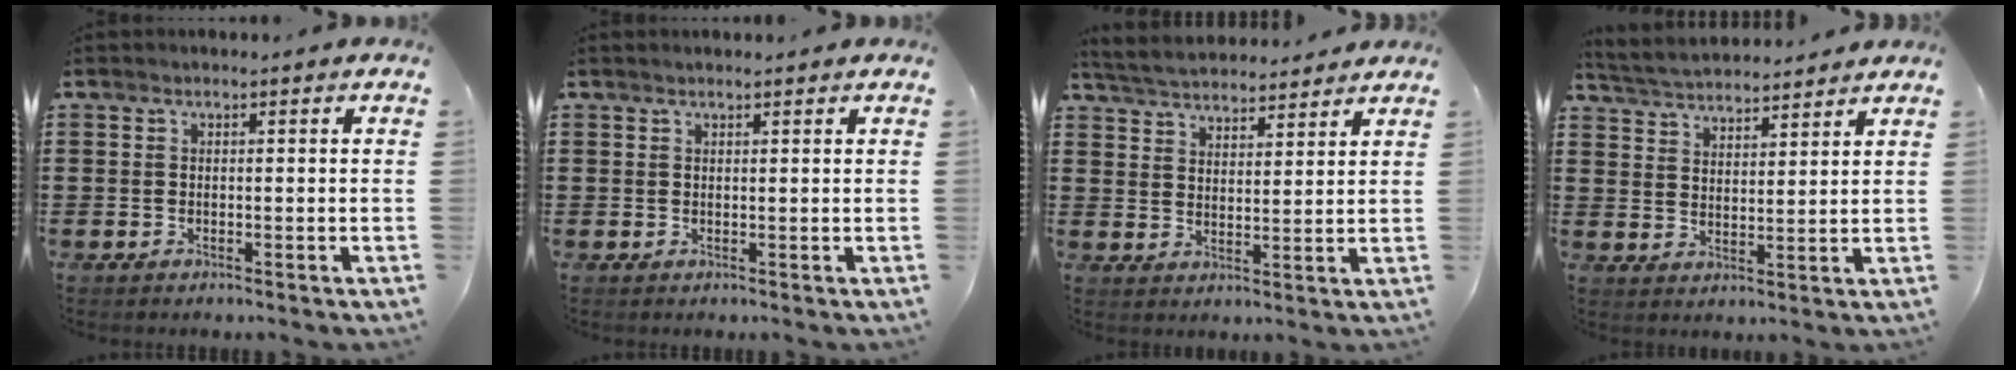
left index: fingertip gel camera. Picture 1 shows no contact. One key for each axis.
{"total": 0.7, "fx": 0.6, "fy": 0.0, "fz": 0.4, "tx": -0.008, "ty": -0.001, "tz": 0.012}
{"total": 4.4, "fx": 4.4, "fy": 0.5, "fz": 0.5, "tx": -0.029, "ty": -0.019, "tz": 0.078}
{"total": 3.9, "fx": 3.9, "fy": 0.3, "fz": 0.3, "tx": -0.024, "ty": -0.021, "tz": 0.067}